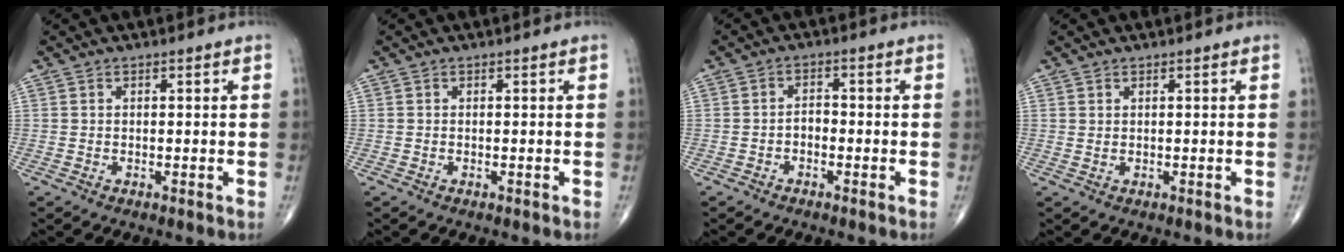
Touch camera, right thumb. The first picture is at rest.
{"total": 0.0}
{"total": 2.3, "force": [-1.0, 1.5, 1.5], "torque": [-0.018, 0.012, -0.022]}
{"total": 0.6, "force": [0.4, 0.2, 0.4], "torque": [-0.010, -0.002, 0.008]}